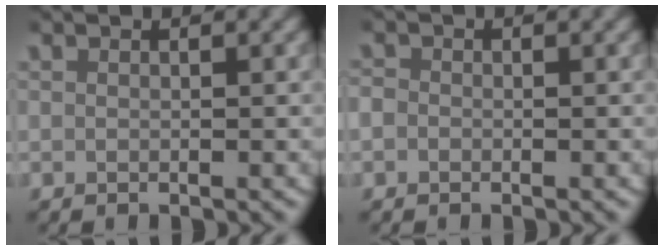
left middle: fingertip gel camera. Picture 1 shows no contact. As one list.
[{"total": 1.5, "force": [-0.2, 1.4, 0.5], "torque": [-0.020, 0.001, -0.007]}]